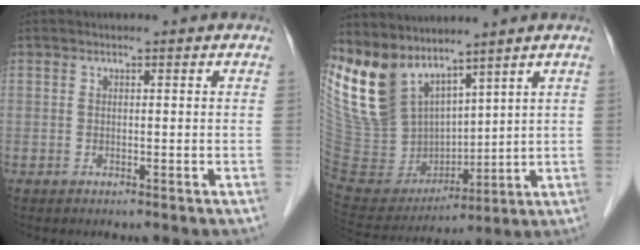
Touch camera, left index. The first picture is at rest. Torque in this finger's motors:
{"motor_torque": [1.09, -1.05, 0.17, 0.04]}